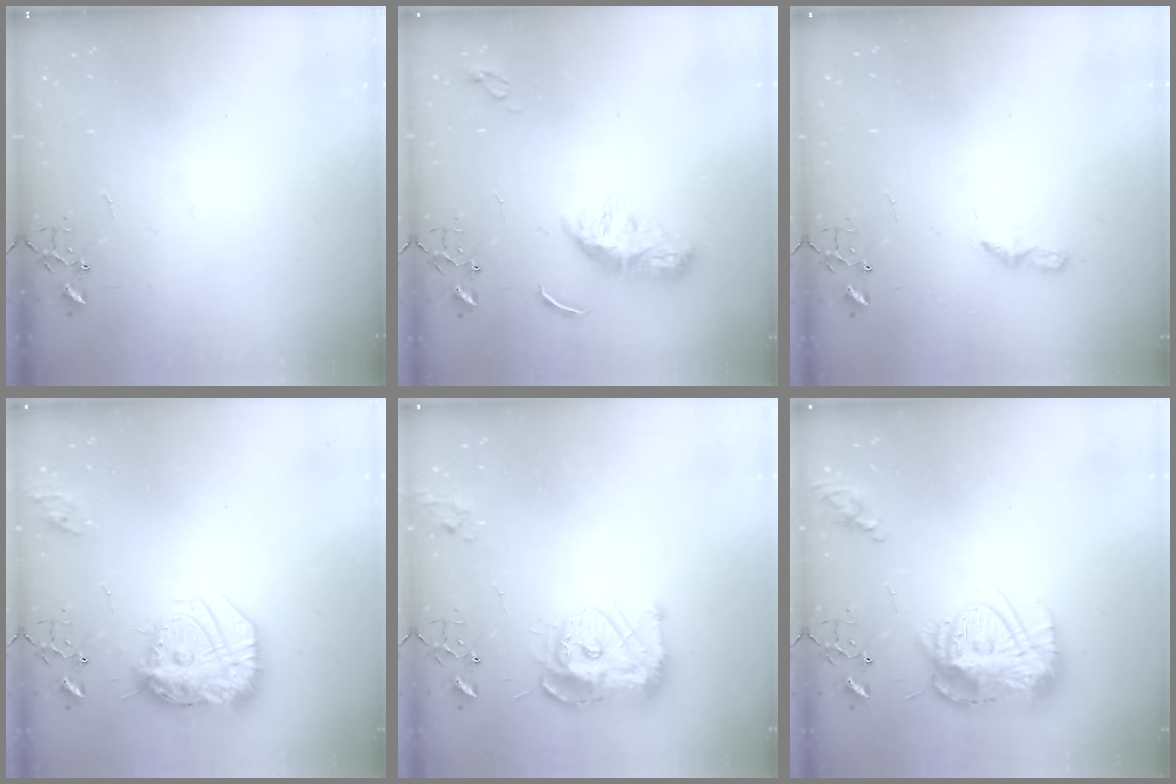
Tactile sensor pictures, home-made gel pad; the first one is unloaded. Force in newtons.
{"total": 9.1, "press": 9.1, "slide": 0.2}
{"total": 5.5, "press": 5.5, "slide": 0.5}
{"total": 20.9, "press": 20.8, "slide": 1.7}
{"total": 13.5, "press": 13.4, "slide": 1.2}
{"total": 17.2, "press": 17.2, "slide": 1.4}